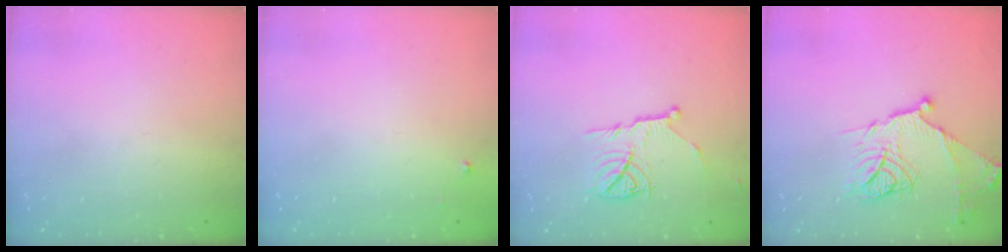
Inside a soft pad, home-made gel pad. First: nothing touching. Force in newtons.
{"total": 2.5, "press": 2.5, "slide": 0.4}
{"total": 10.3, "press": 10.3, "slide": 0.6}
{"total": 15.0, "press": 14.9, "slide": 1.2}